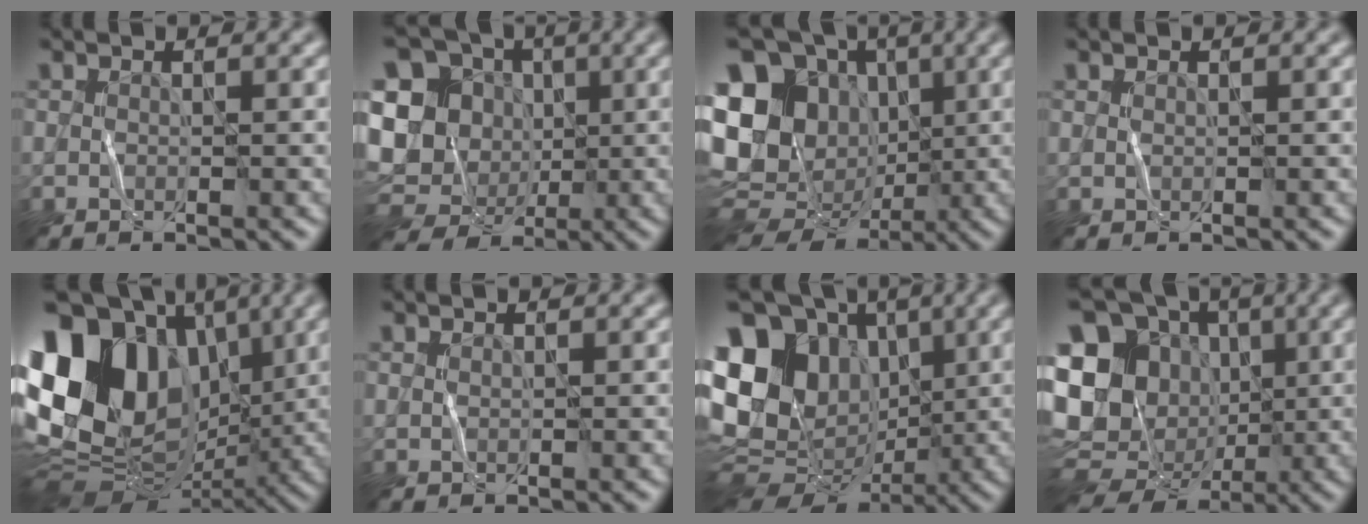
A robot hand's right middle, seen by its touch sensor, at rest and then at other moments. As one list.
[{"total": 14.9, "force": [-1.3, 13.2, 6.8], "torque": [-0.152, 0.000, -0.035]}, {"total": 17.9, "force": [1.2, 15.0, 9.7], "torque": [-0.210, 0.024, 0.015]}, {"total": 0.0}, {"total": 17.2, "force": [3.3, 12.8, 11.0], "torque": [-0.223, 0.034, 0.054]}, {"total": 0.0}, {"total": 15.8, "force": [2.1, 12.1, 9.9], "torque": [-0.188, 0.029, 0.046]}, {"total": 16.9, "force": [-0.7, 14.4, 8.8], "torque": [-0.199, 0.009, -0.021]}]